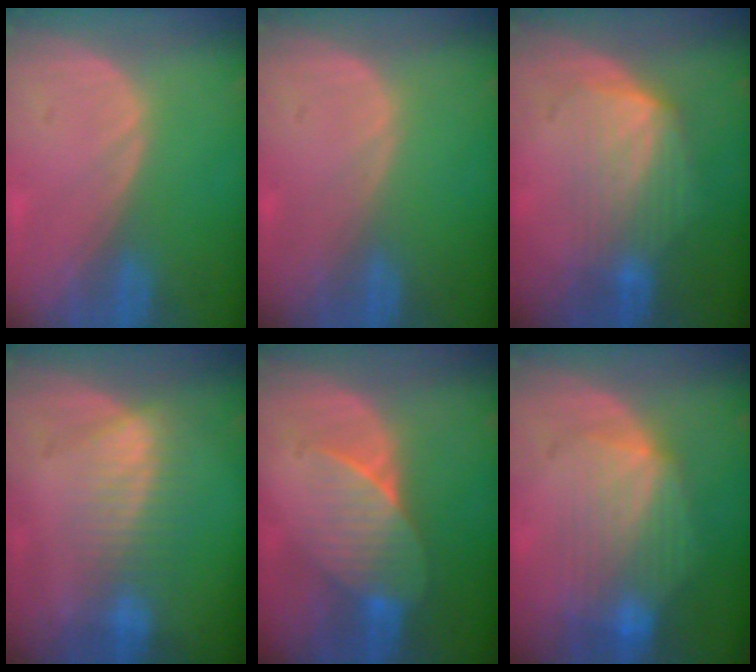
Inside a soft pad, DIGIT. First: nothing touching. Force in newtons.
{"total": 0.0}
{"total": 6.4, "press": 6.4, "slide": 1.0}
{"total": 7.1, "press": 6.2, "slide": 3.5}
{"total": 7.1, "press": 6.5, "slide": 2.8}
{"total": 8.9, "press": 8.2, "slide": 3.4}